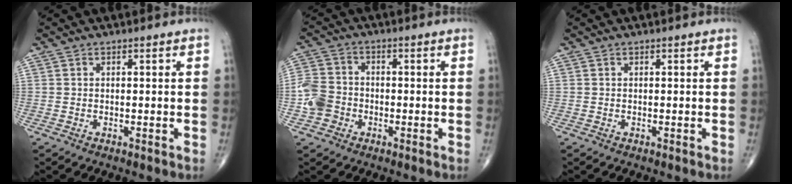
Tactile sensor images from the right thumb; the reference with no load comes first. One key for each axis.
{"total": 6.5, "fx": -2.3, "fy": 5.5, "fz": 2.4, "tx": -0.035, "ty": 0.022, "tz": -0.050}
{"total": 0.0}